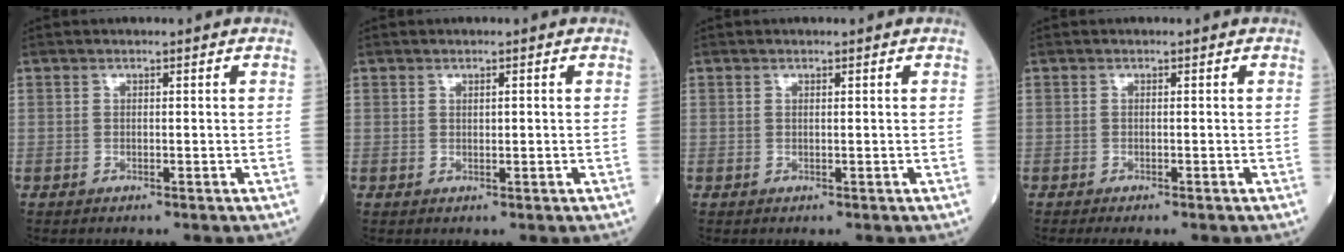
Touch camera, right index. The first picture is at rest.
{"total": 0.7, "force": [0.2, 0.2, 0.7], "torque": [-0.012, -0.001, 0.005]}
{"total": 0.0}
{"total": 2.3, "force": [-1.7, 0.0, 1.5], "torque": [-0.016, -0.005, -0.022]}